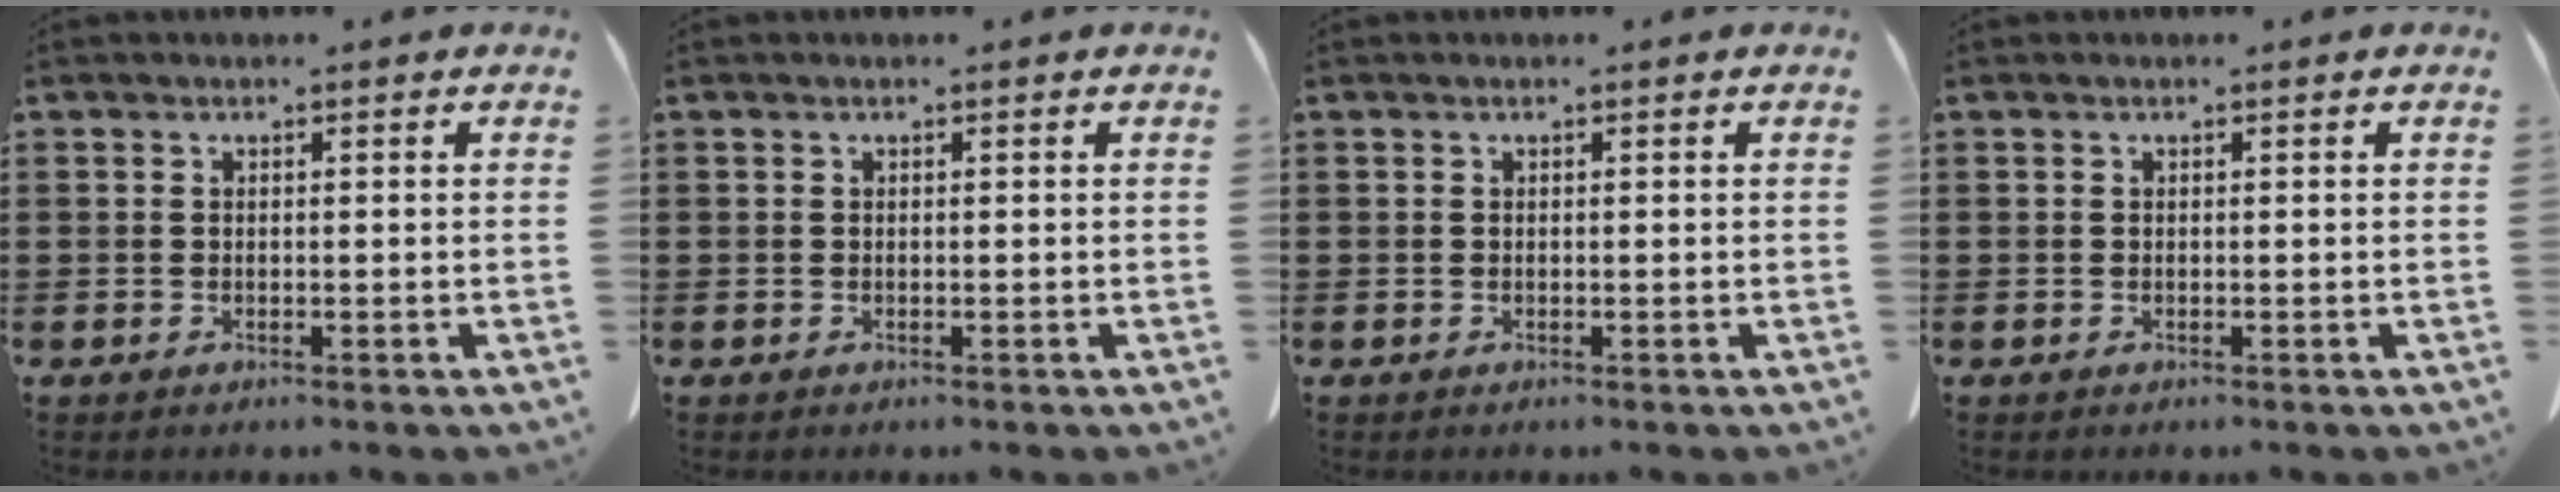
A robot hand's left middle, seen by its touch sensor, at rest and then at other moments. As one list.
[{"total": 0.0}, {"total": 0.0}, {"total": 0.0}]